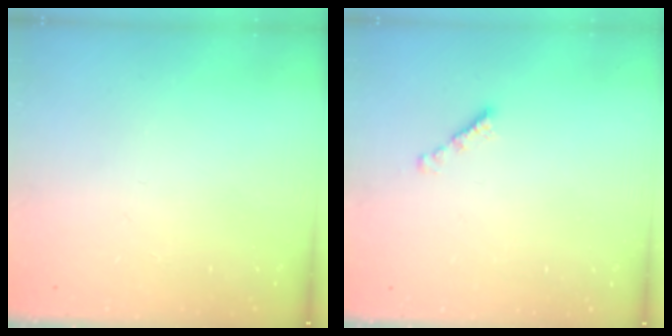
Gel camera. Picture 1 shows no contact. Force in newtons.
{"total": 2.1, "press": 2.0, "slide": 0.7}